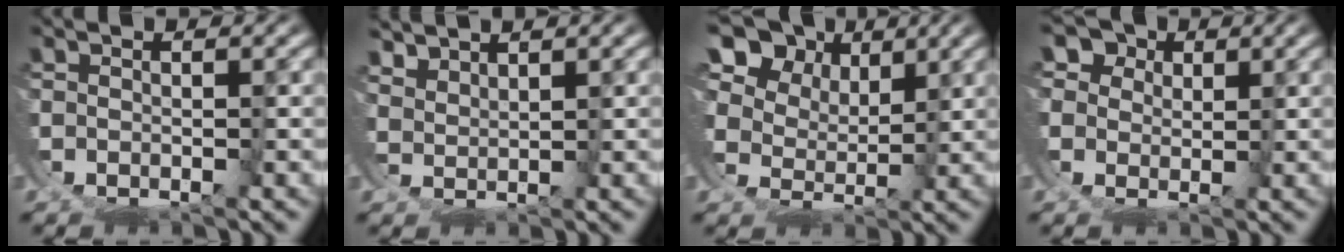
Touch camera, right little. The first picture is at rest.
{"total": 3.3, "force": [3.2, -0.5, -0.8], "torque": [0.000, -0.007, 0.063]}
{"total": 8.7, "force": [7.3, 3.9, 2.7], "torque": [-0.039, 0.013, 0.108]}
{"total": 4.2, "force": [3.0, 2.7, 1.2], "torque": [-0.015, -0.008, 0.049]}